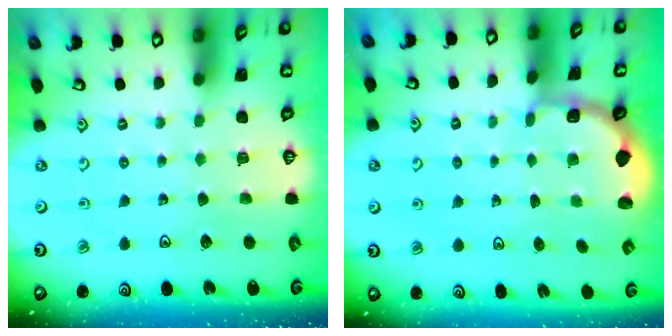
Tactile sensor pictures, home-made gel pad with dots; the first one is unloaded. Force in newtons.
{"total": 1.9, "press": 1.8, "slide": 0.7}